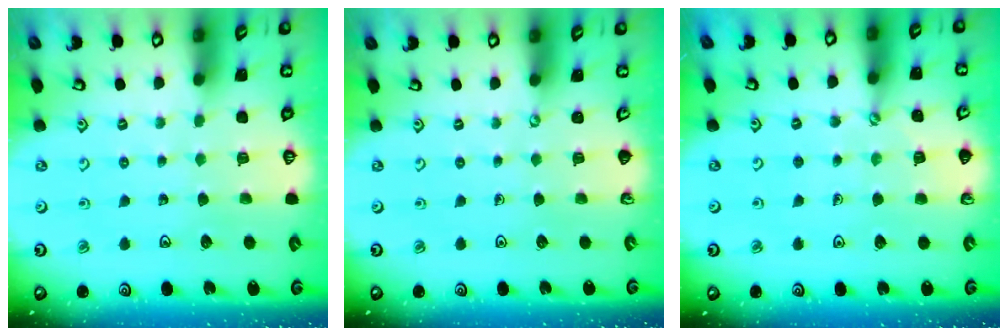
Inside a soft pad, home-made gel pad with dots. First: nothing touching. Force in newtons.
{"total": 0.0}
{"total": 2.7, "press": 2.7, "slide": 0.4}